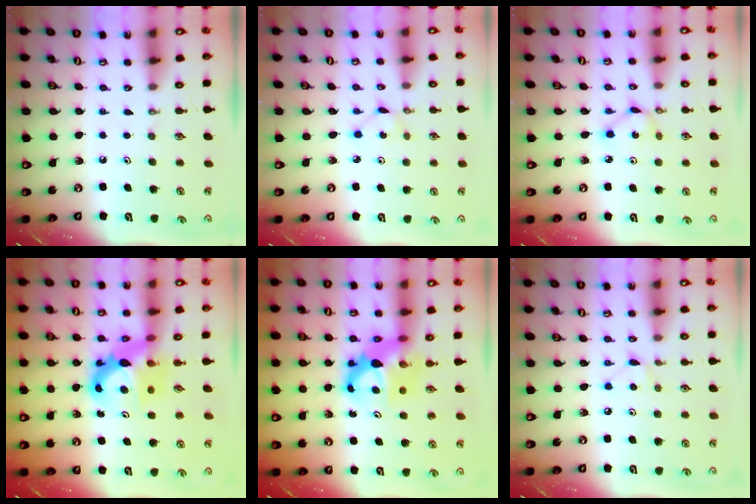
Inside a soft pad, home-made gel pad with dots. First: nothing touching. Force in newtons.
{"total": 2.2, "press": 2.2, "slide": 0.3}
{"total": 2.8, "press": 2.8, "slide": 0.1}
{"total": 8.7, "press": 8.7, "slide": 0.7}
{"total": 8.1, "press": 8.1, "slide": 0.5}
{"total": 5.7, "press": 5.7, "slide": 0.5}